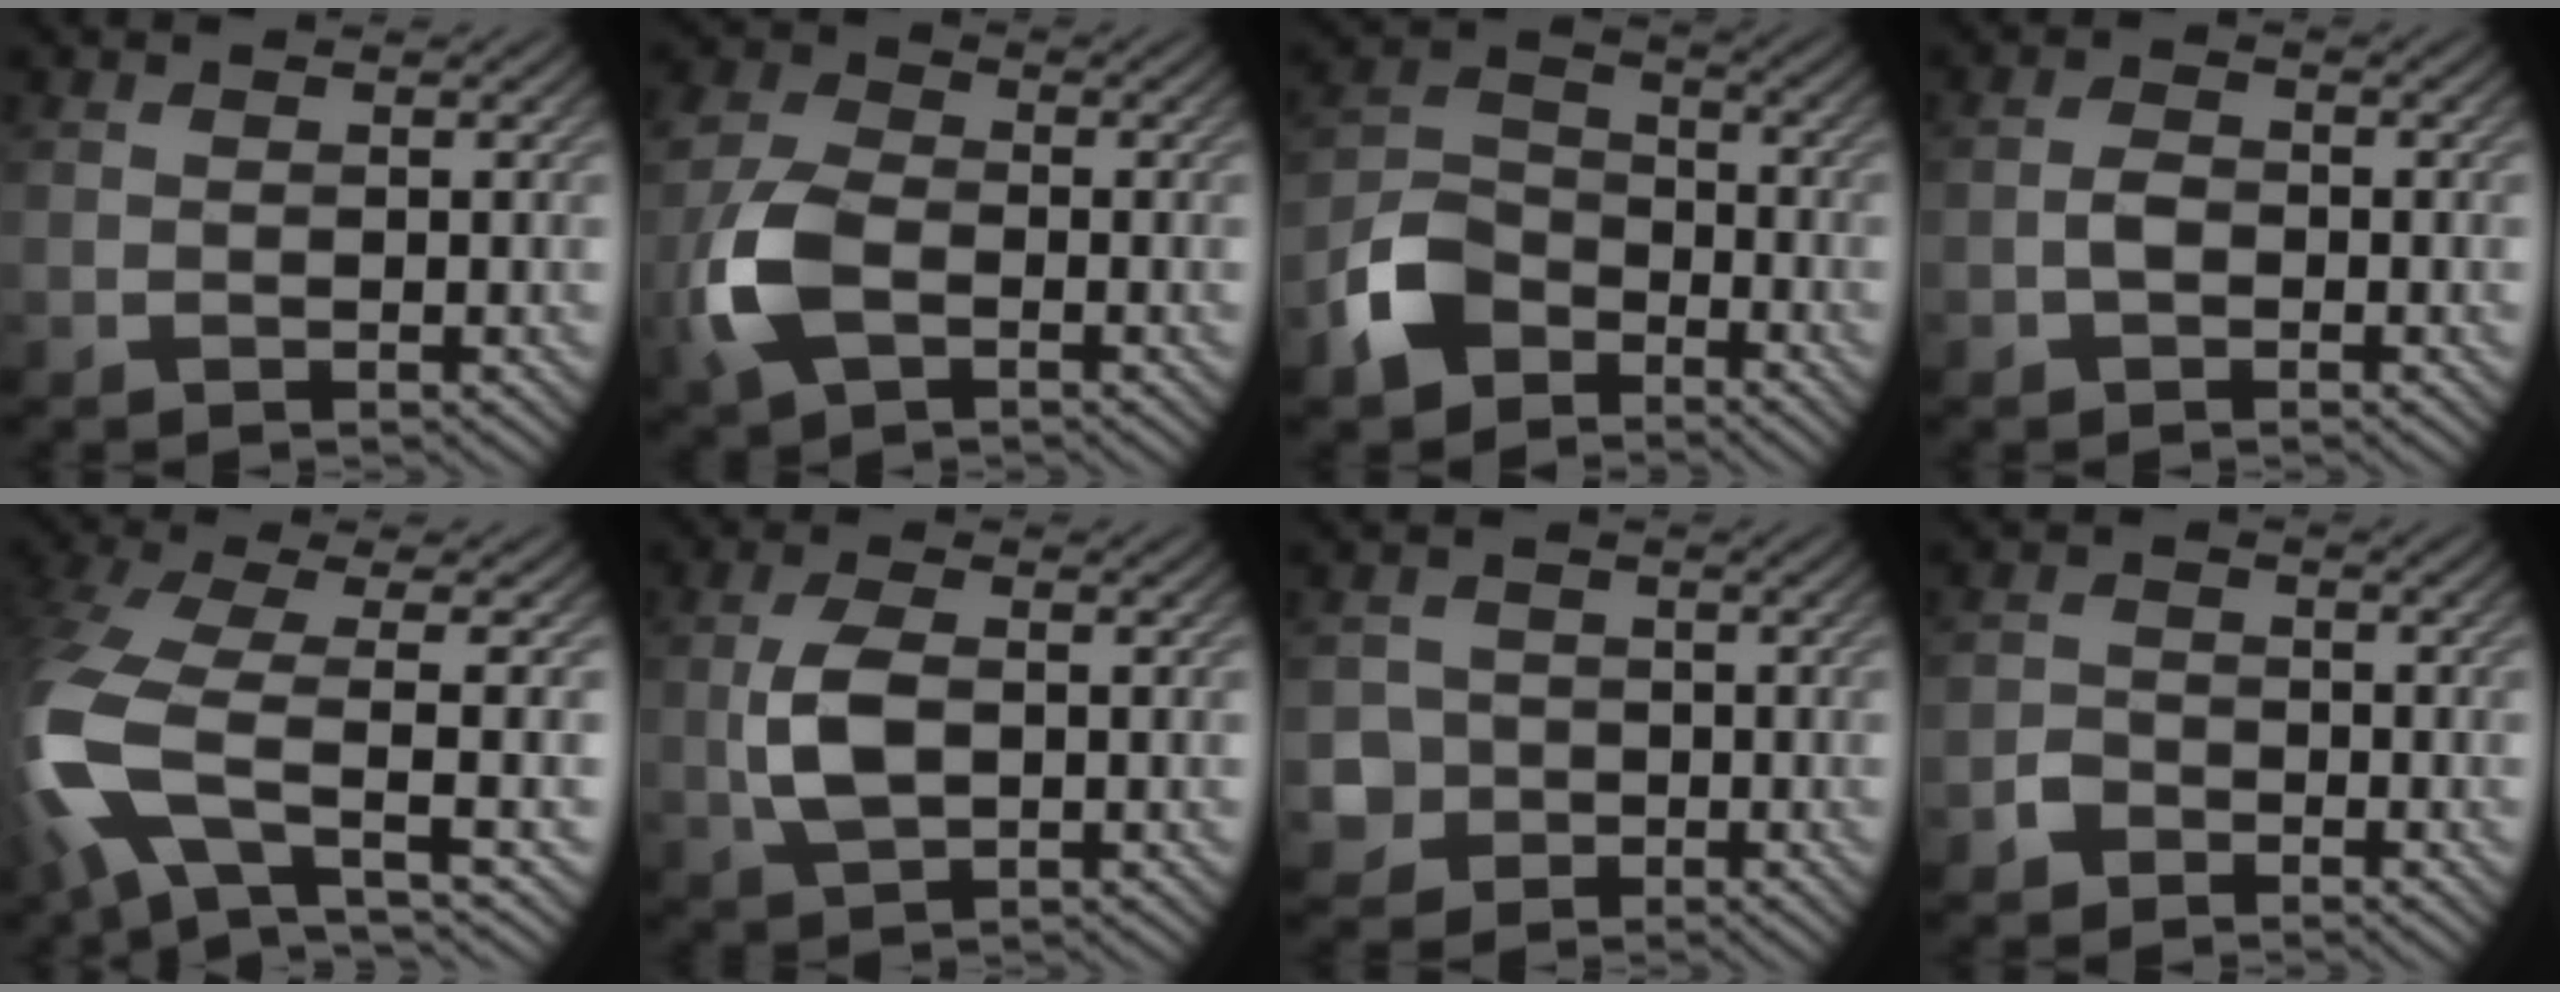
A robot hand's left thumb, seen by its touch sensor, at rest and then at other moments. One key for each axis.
{"total": 7.9, "fx": -2.3, "fy": 4.8, "fz": 5.8, "tx": -0.152, "ty": -0.002, "tz": -0.058}
{"total": 8.0, "fx": -4.8, "fy": 5.2, "fz": 3.7, "tx": -0.091, "ty": 0.000, "tz": -0.119}
{"total": 1.9, "fx": -0.6, "fy": 1.2, "fz": 1.3, "tx": -0.026, "ty": 0.007, "tz": -0.016}
{"total": 11.6, "fx": -2.1, "fy": 4.9, "fz": 10.4, "tx": -0.268, "ty": -0.016, "tz": -0.046}
{"total": 5.4, "fx": 0.0, "fy": 2.8, "fz": 4.7, "tx": -0.116, "ty": 0.003, "tz": -0.002}
{"total": 4.1, "fx": -1.3, "fy": 3.8, "fz": 0.6, "tx": -0.010, "ty": 0.001, "tz": -0.040}
{"total": 2.1, "fx": -1.3, "fy": 1.5, "fz": 0.5, "tx": -0.008, "ty": 0.006, "tz": -0.035}